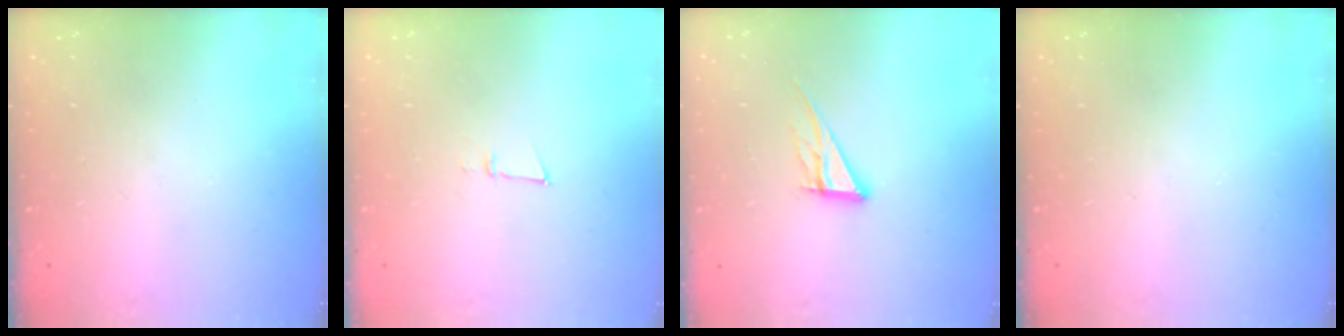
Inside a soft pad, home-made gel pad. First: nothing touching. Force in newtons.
{"total": 3.8, "press": 3.7, "slide": 1.0}
{"total": 7.1, "press": 7.1, "slide": 0.2}
{"total": 0.0}